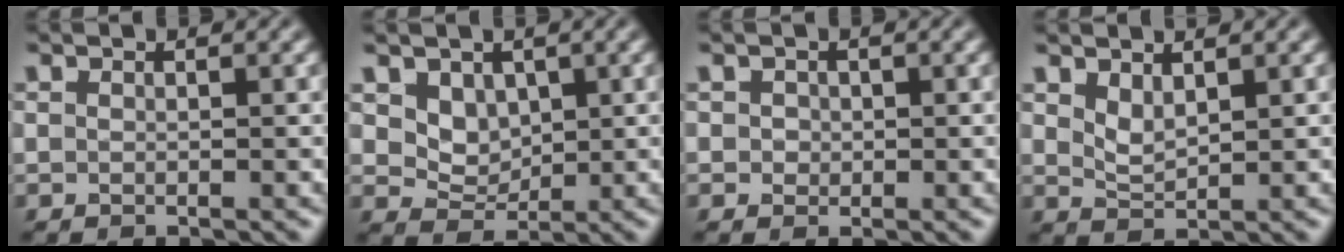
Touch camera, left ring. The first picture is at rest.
{"total": 3.0, "force": [1.2, 2.3, 1.4], "torque": [-0.037, -0.020, 0.034]}
{"total": 1.0, "force": [0.2, 0.9, 0.3], "torque": [0.000, -0.002, 0.004]}
{"total": 1.8, "force": [1.2, 0.7, 1.1], "torque": [-0.026, -0.007, 0.029]}